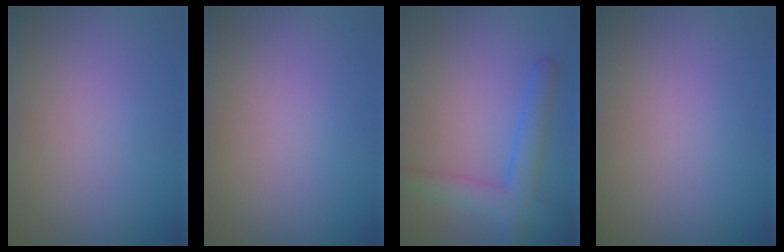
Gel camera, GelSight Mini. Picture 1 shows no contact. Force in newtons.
{"total": 0.0}
{"total": 4.1, "press": 4.1, "slide": 0.2}
{"total": 0.0}